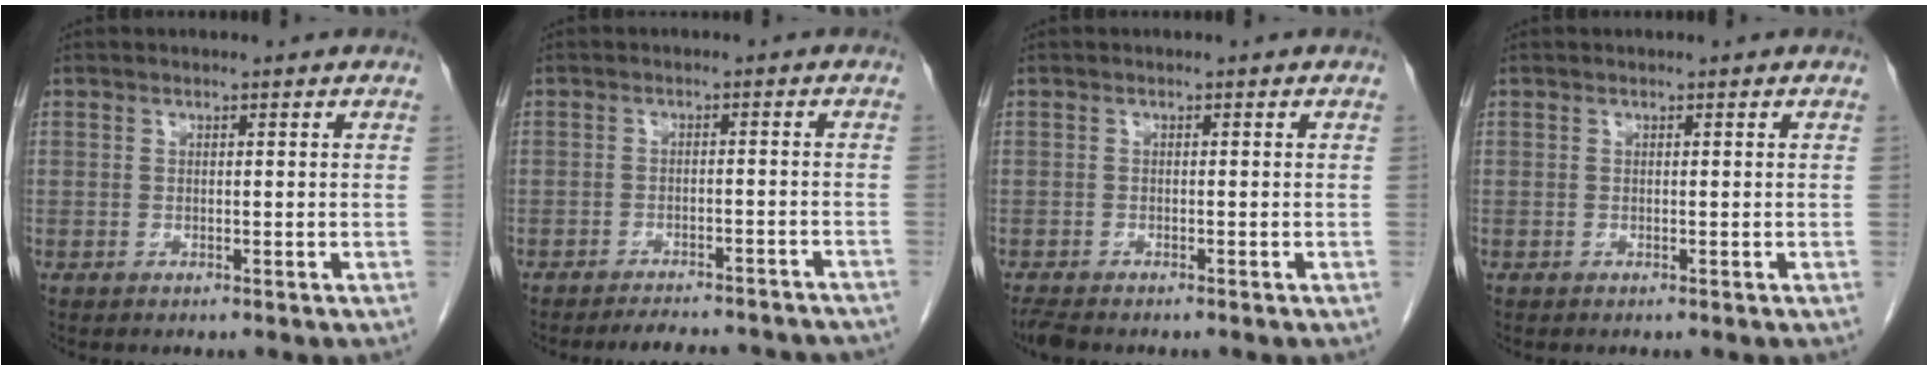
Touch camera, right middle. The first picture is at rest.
{"total": 12.6, "force": [-11.7, 2.6, 3.9], "torque": [-0.051, 0.004, -0.134]}
{"total": 2.3, "force": [-2.0, 0.5, 1.1], "torque": [-0.025, -0.008, -0.033]}
{"total": 0.0}